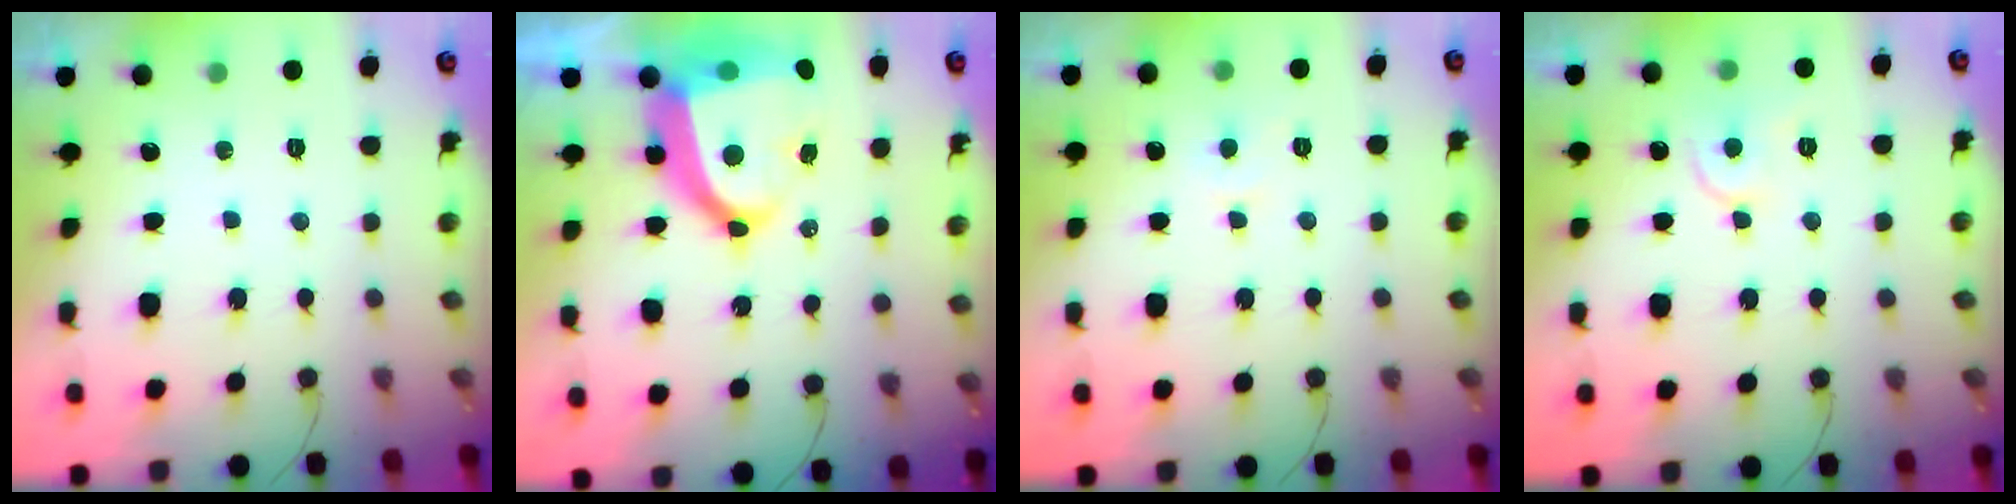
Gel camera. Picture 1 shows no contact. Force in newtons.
{"total": 19.6, "press": 19.5, "slide": 2.4}
{"total": 3.7, "press": 3.6, "slide": 0.5}
{"total": 7.5, "press": 7.4, "slide": 1.0}